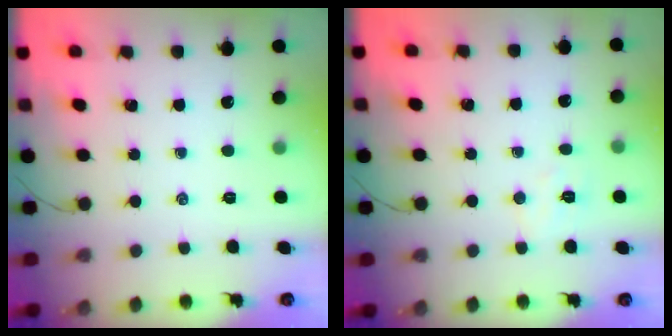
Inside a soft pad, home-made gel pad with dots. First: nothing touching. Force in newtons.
{"total": 4.4, "press": 4.3, "slide": 0.9}